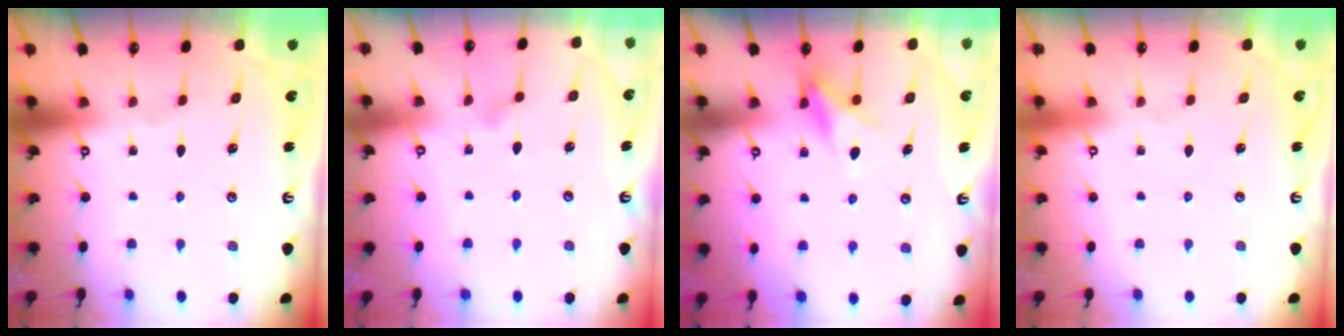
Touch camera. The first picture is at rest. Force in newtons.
{"total": 8.5, "press": 8.4, "slide": 0.5}
{"total": 7.8, "press": 7.7, "slide": 1.1}
{"total": 3.9, "press": 3.9, "slide": 0.1}